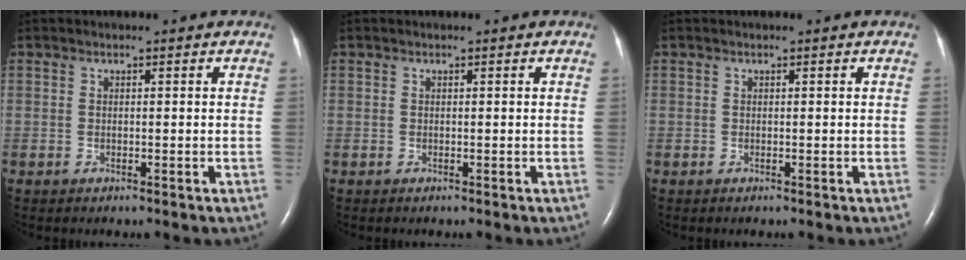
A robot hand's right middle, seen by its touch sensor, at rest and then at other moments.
{"total": 0.0}
{"total": 0.0}